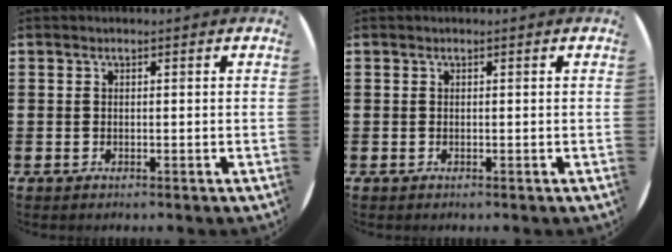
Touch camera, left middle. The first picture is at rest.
{"total": 0.0}